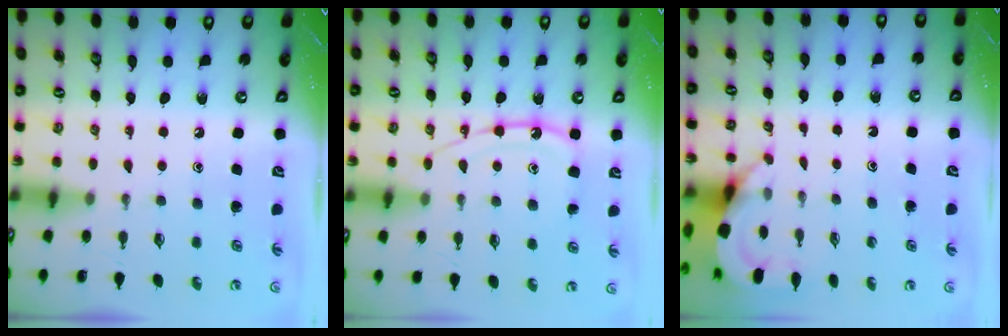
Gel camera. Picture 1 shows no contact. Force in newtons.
{"total": 12.6, "press": 12.6, "slide": 0.6}
{"total": 4.0, "press": 4.0, "slide": 0.3}